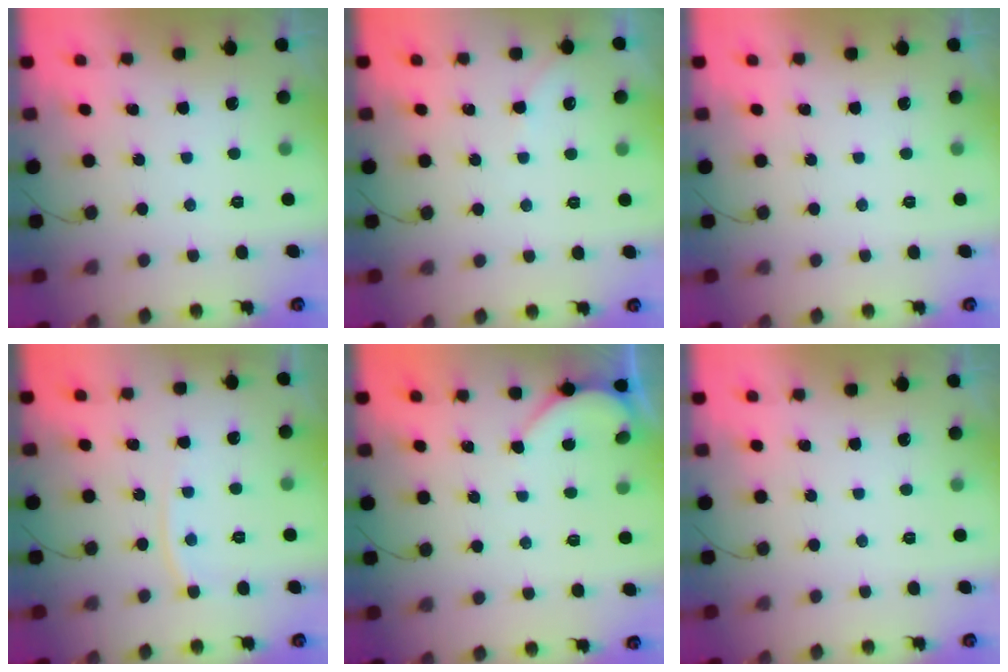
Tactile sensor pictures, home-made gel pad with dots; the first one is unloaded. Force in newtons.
{"total": 1.7, "press": 1.6, "slide": 0.3}
{"total": 0.0}
{"total": 6.6, "press": 6.6, "slide": 0.8}
{"total": 3.0, "press": 3.0, "slide": 0.2}
{"total": 0.0}